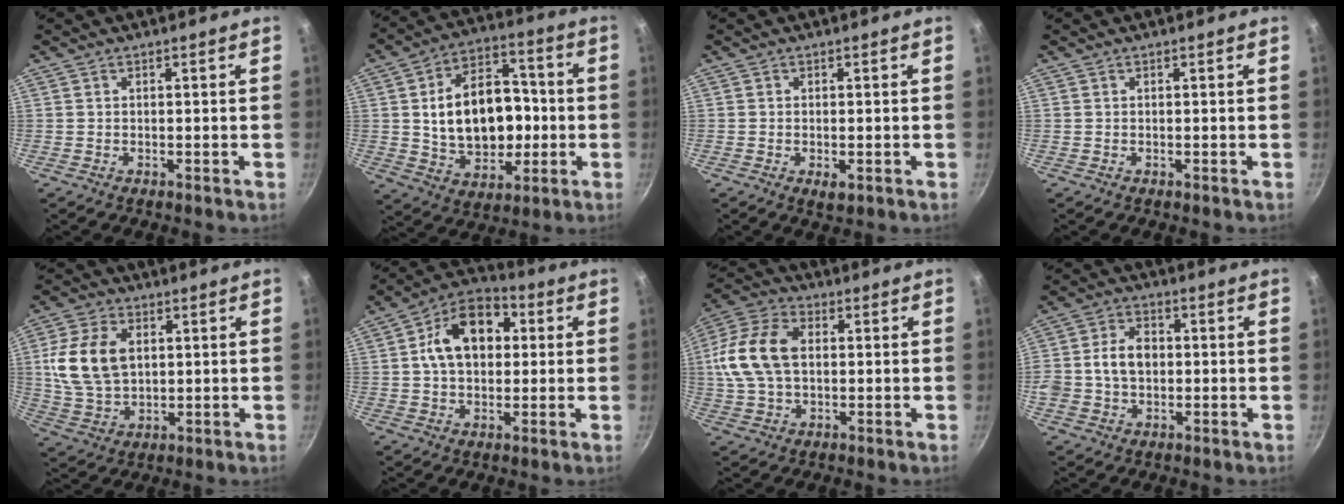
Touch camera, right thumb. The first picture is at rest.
{"total": 19.2, "force": [-0.2, 13.4, 13.7], "torque": [-0.183, 0.032, 0.006]}
{"total": 2.2, "force": [-0.7, 1.1, 1.8], "torque": [-0.030, -0.007, -0.009]}
{"total": 0.0}
{"total": 13.0, "force": [2.3, 8.8, 9.3], "torque": [-0.164, -0.004, 0.048]}
{"total": 14.5, "force": [2.5, 10.1, 10.1], "torque": [-0.126, 0.022, 0.023]}
{"total": 14.9, "force": [1.3, 9.8, 11.1], "torque": [-0.207, 0.024, 0.014]}
{"total": 8.6, "force": [-0.1, 6.5, 5.6], "torque": [-0.082, 0.017, -0.012]}